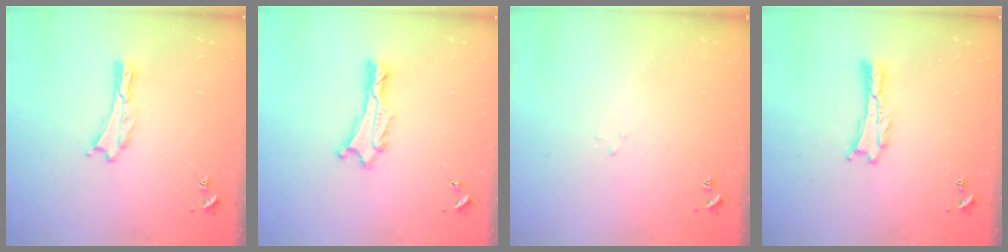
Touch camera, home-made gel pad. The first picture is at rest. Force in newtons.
{"total": 1.3, "press": 1.2, "slide": 0.1}
{"total": 1.8, "press": 1.8, "slide": 0.1}
{"total": 0.0}